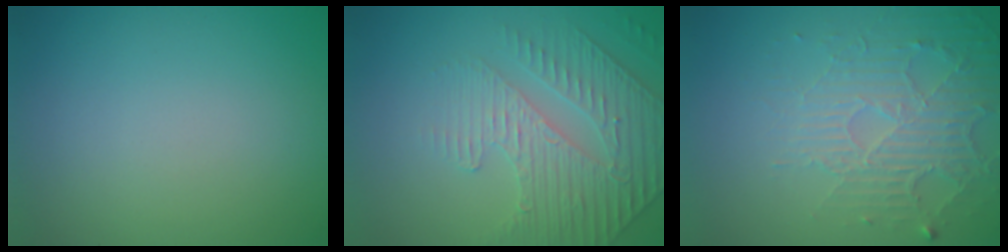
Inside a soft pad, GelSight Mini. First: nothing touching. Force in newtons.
{"total": 4.2, "press": 3.5, "slide": 2.4}
{"total": 4.7, "press": 3.3, "slide": 3.3}